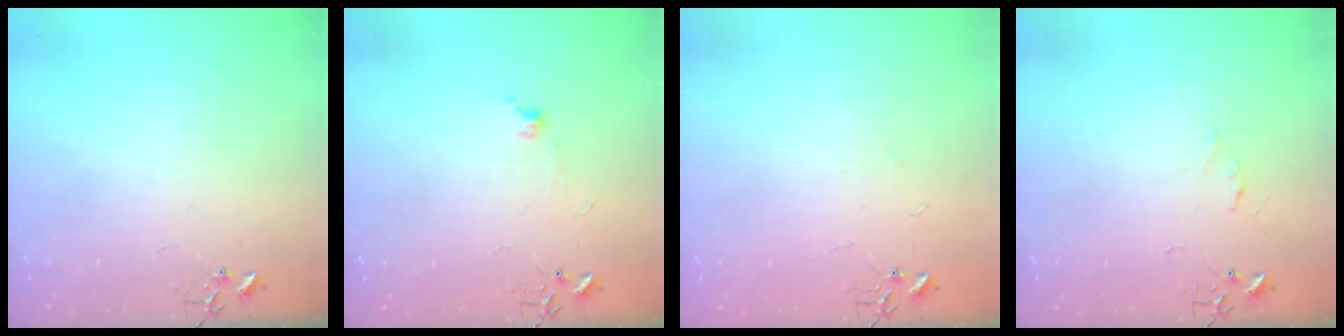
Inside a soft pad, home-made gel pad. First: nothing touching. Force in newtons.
{"total": 5.3, "press": 5.2, "slide": 0.7}
{"total": 2.4, "press": 2.4, "slide": 0.3}
{"total": 4.1, "press": 4.1, "slide": 0.7}